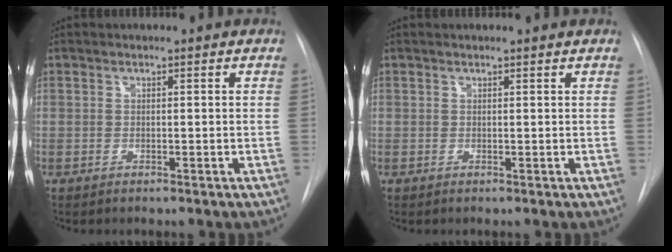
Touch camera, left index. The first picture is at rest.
{"total": 1.5, "force": [1.4, -0.1, 0.3], "torque": [-0.009, 0.006, 0.015]}